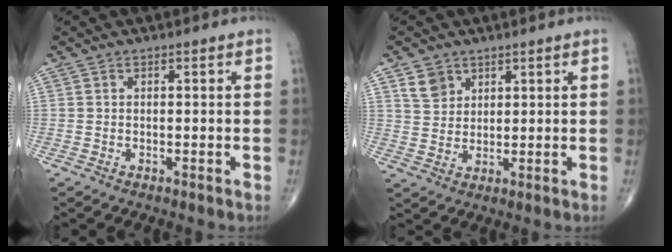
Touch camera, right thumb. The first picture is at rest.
{"total": 4.7, "force": [2.7, 3.5, 1.5], "torque": [-0.009, -0.017, 0.057]}